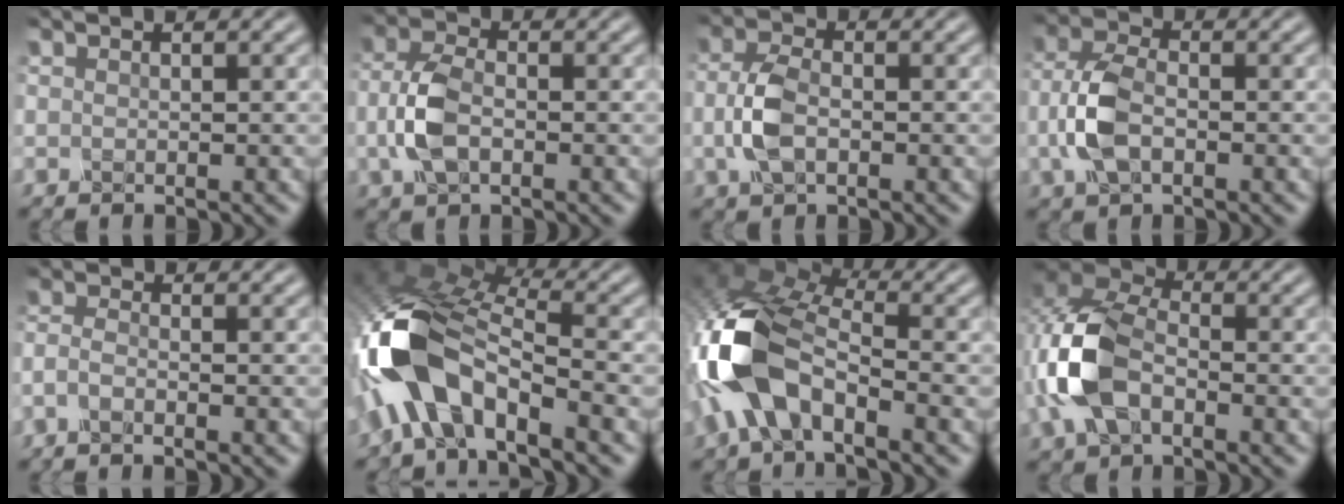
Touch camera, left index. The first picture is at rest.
{"total": 4.0, "force": [-1.0, 2.4, 3.1], "torque": [-0.075, 0.005, -0.026]}
{"total": 3.5, "force": [-0.8, 2.1, 2.8], "torque": [-0.064, 0.005, -0.020]}
{"total": 4.5, "force": [-1.1, 2.7, 3.5], "torque": [-0.083, 0.006, -0.031]}
{"total": 1.8, "force": [-1.2, 0.5, 1.2], "torque": [-0.032, 0.000, -0.034]}
{"total": 10.1, "force": [-4.5, 4.9, 7.6], "torque": [-0.150, 0.014, -0.098]}
{"total": 11.3, "force": [-3.4, 6.1, 8.8], "torque": [-0.204, 0.000, -0.075]}
{"total": 7.9, "force": [-1.8, 5.2, 5.7], "torque": [-0.142, 0.012, -0.051]}